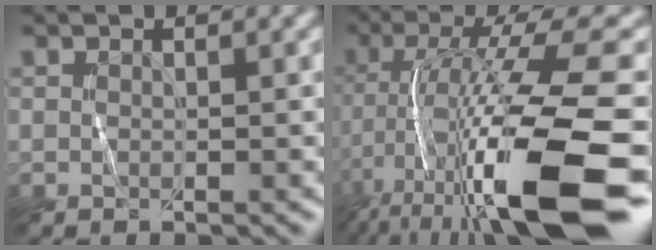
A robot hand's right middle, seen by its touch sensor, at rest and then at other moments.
{"total": 16.3, "force": [-6.8, 3.7, 14.3], "torque": [-0.258, 0.005, -0.112]}